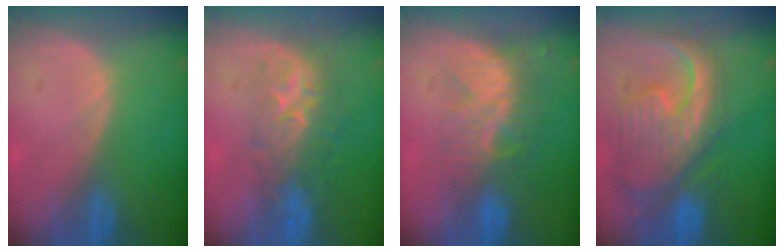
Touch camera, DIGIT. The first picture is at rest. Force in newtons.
{"total": 8.1, "press": 7.7, "slide": 2.5}
{"total": 8.4, "press": 7.6, "slide": 3.5}
{"total": 12.5, "press": 10.7, "slide": 6.5}